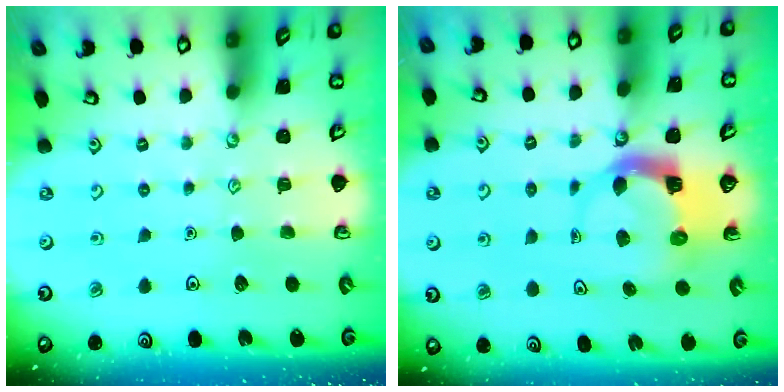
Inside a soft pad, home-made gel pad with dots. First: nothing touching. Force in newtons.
{"total": 4.8, "press": 4.7, "slide": 0.8}